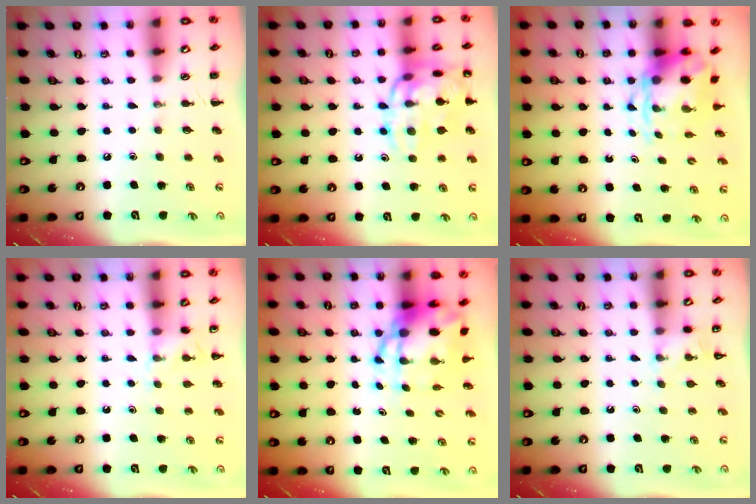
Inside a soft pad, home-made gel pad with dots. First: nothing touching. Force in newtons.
{"total": 16.4, "press": 16.4, "slide": 0.5}
{"total": 4.7, "press": 4.6, "slide": 0.9}
{"total": 6.3, "press": 6.1, "slide": 1.5}
{"total": 8.7, "press": 8.4, "slide": 2.2}
{"total": 4.0, "press": 3.9, "slide": 1.1}